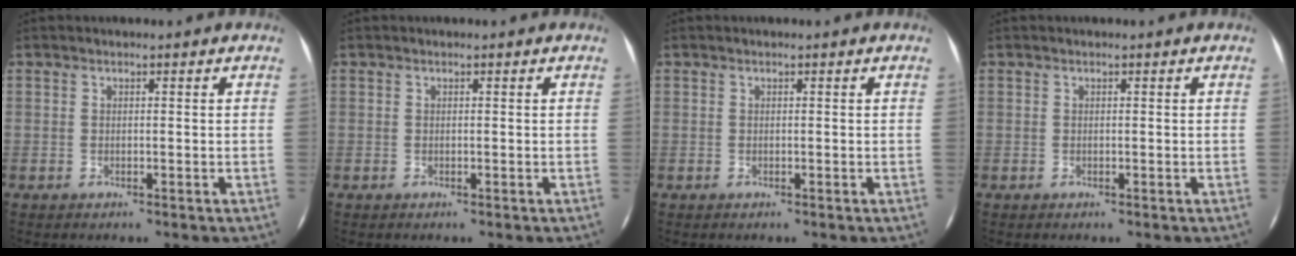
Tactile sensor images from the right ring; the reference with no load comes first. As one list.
[{"total": 0.0}, {"total": 0.0}, {"total": 0.0}]